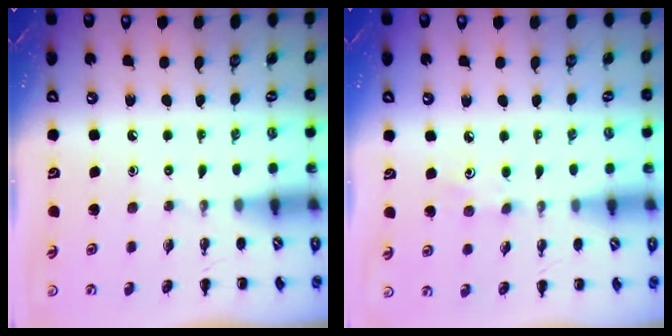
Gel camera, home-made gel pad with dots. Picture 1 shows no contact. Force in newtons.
{"total": 2.6, "press": 2.4, "slide": 0.9}